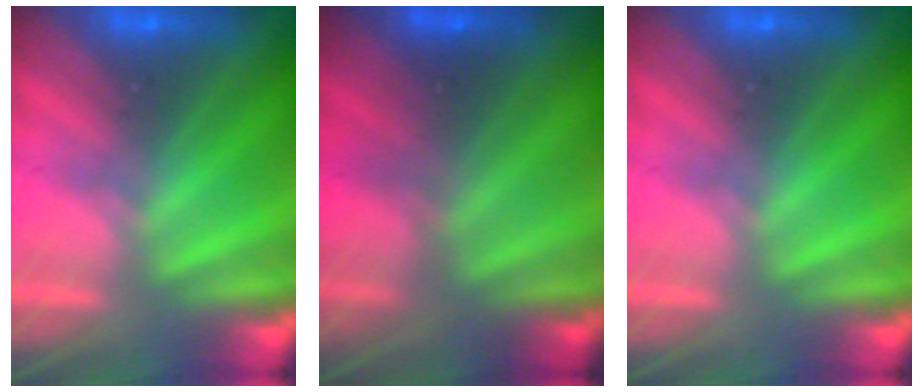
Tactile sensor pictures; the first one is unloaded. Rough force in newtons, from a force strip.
{"total": 2.8}
{"total": 0.0}